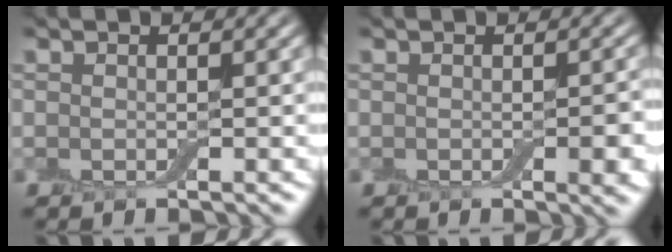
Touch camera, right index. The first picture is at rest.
{"total": 2.0, "force": [-0.4, 0.5, 1.9], "torque": [-0.022, 0.000, -0.004]}